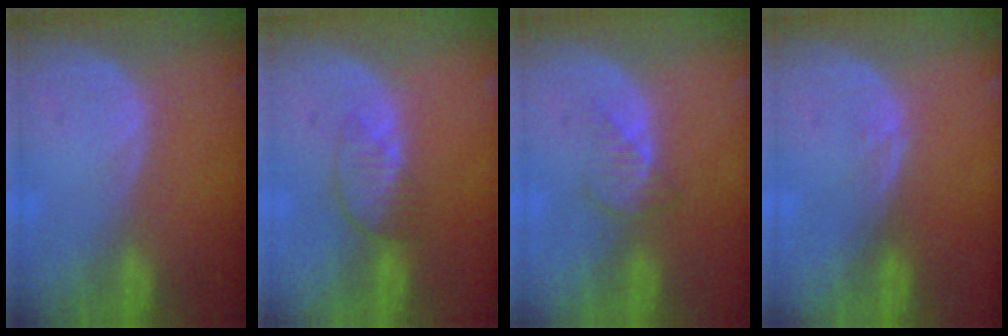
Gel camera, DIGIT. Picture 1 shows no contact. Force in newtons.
{"total": 3.8, "press": 3.5, "slide": 1.6}
{"total": 2.6, "press": 2.6, "slide": 0.4}
{"total": 1.1, "press": 0.9, "slide": 0.7}